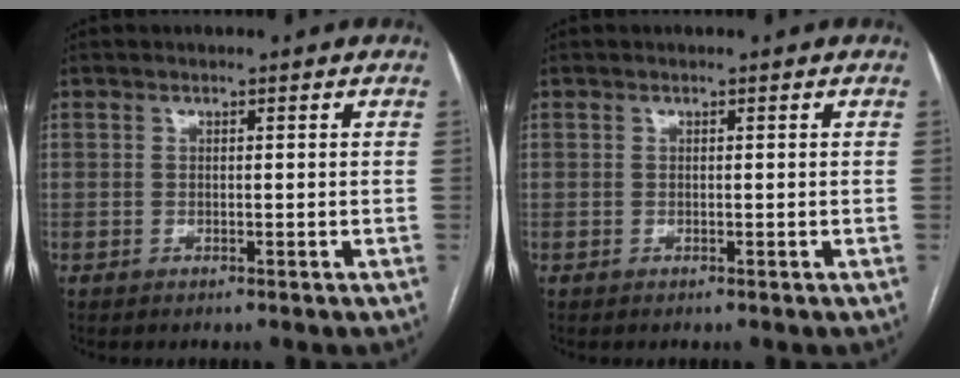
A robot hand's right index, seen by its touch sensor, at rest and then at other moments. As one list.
[{"total": 0.0}]